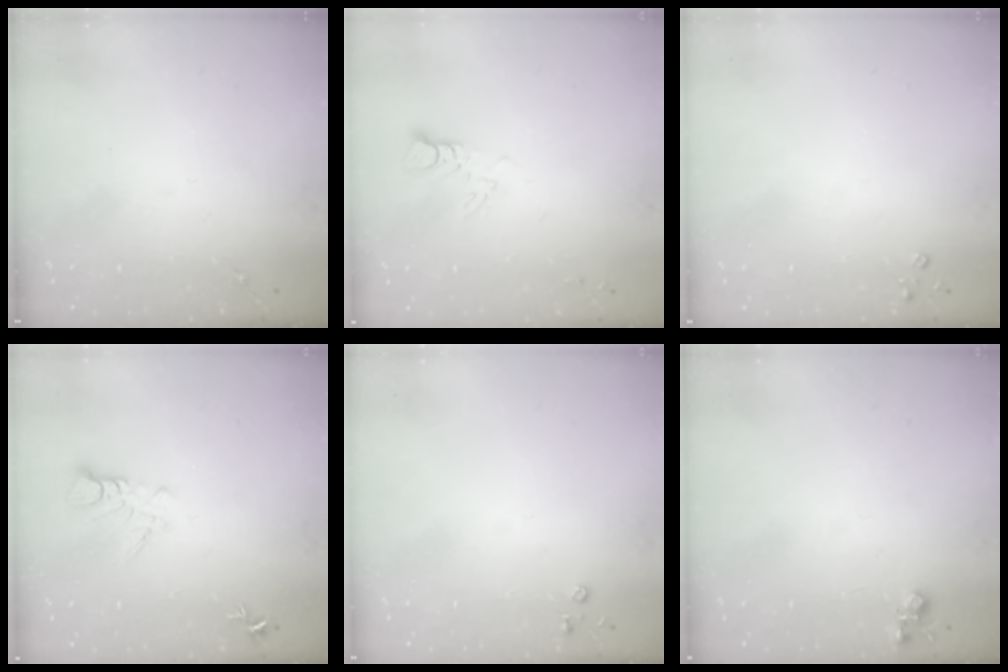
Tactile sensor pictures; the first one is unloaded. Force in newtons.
{"total": 3.2, "press": 3.2, "slide": 0.3}
{"total": 2.6, "press": 2.6, "slide": 0.3}
{"total": 4.3, "press": 4.3, "slide": 0.3}
{"total": 2.8, "press": 2.8, "slide": 0.3}
{"total": 4.8, "press": 4.8, "slide": 0.7}